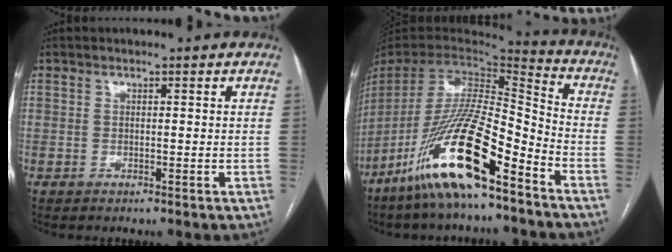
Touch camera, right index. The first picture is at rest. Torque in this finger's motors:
{"motor_torque": [0.81, -0.54, 0.32, 0.08]}